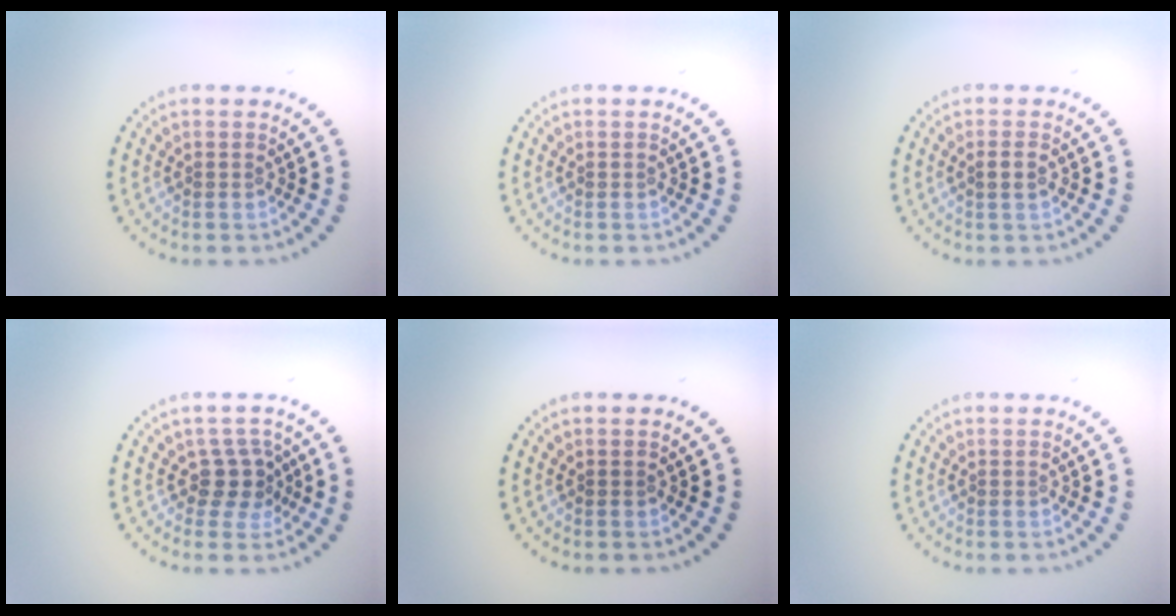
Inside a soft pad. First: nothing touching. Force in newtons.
{"total": 0.0}
{"total": 1.0, "press": 0.9, "slide": 0.5}
{"total": 2.4, "press": 1.9, "slide": 1.4}
{"total": 0.0}
{"total": 0.0}